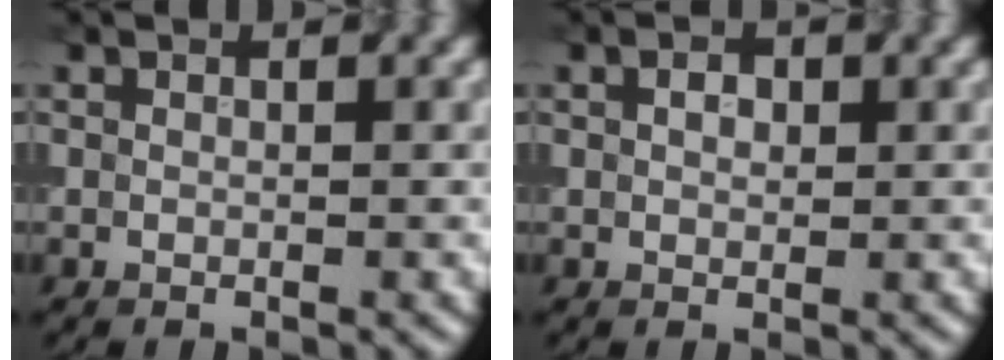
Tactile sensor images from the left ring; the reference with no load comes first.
{"total": 1.3, "force": [0.3, 0.9, 0.9], "torque": [-0.016, 0.002, 0.004]}